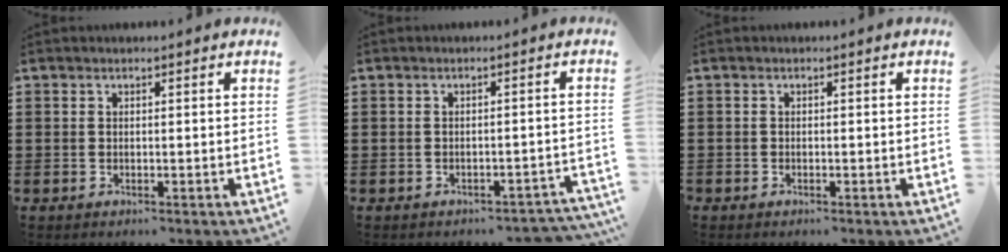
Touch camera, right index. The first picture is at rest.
{"total": 1.8, "force": [-1.7, 0.3, 0.4], "torque": [-0.013, 0.002, -0.037]}
{"total": 0.5, "force": [-0.5, 0.2, 0.0], "torque": [0.000, 0.000, -0.010]}